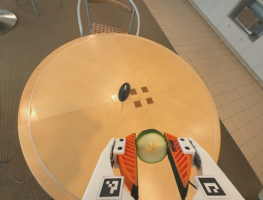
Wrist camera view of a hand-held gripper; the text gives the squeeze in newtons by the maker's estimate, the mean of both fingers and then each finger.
{"total": 7.9, "left": 7.8, "right": 8.1}